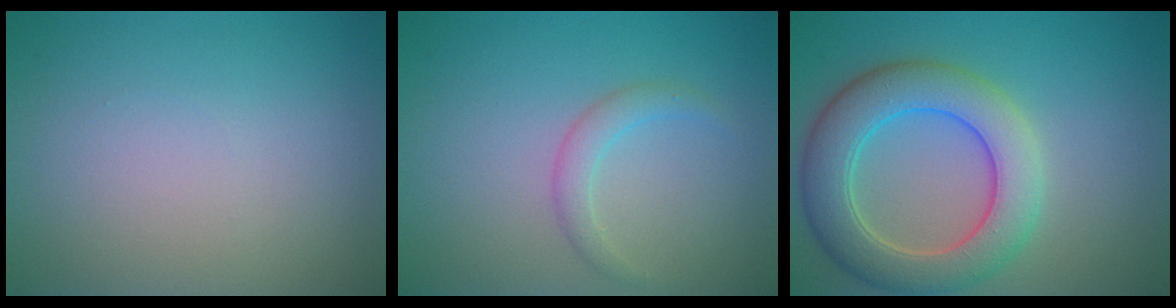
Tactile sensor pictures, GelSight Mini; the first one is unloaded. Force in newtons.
{"total": 1.6, "press": 1.6, "slide": 0.1}
{"total": 7.2, "press": 7.2, "slide": 0.5}